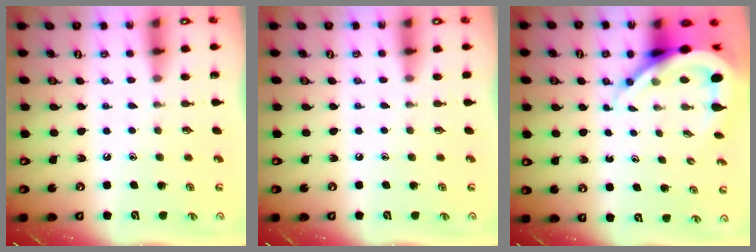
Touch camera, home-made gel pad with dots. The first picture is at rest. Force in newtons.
{"total": 2.3, "press": 2.3, "slide": 0.4}
{"total": 10.3, "press": 10.3, "slide": 1.2}